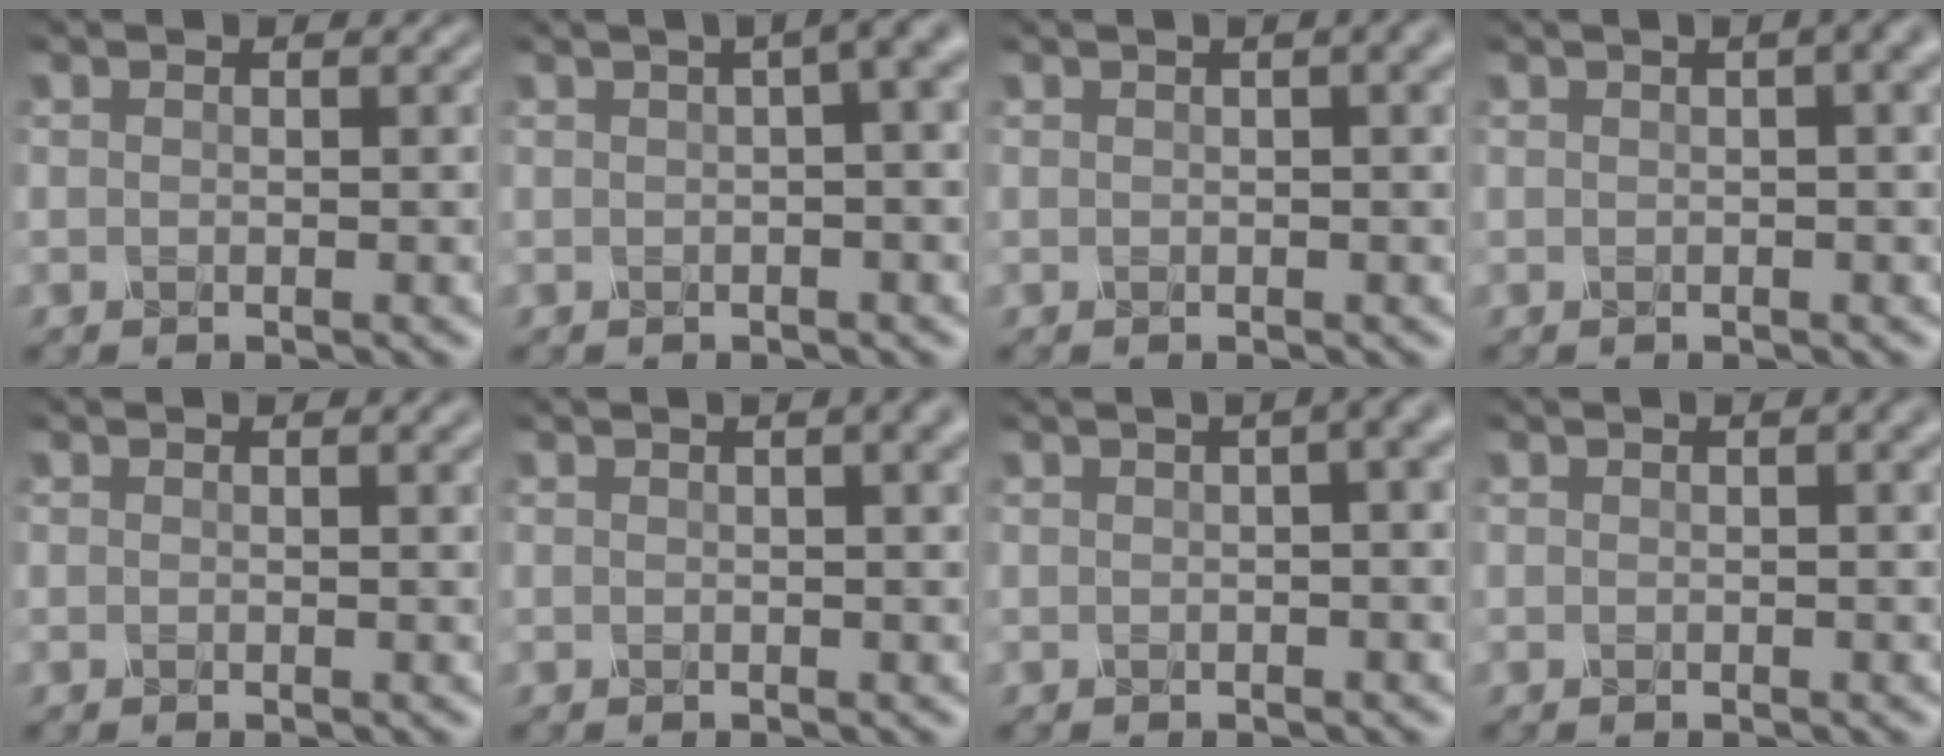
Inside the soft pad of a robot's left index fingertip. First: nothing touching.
{"total": 6.1, "force": [1.8, 2.3, 5.3], "torque": [-0.037, 0.028, 0.008]}
{"total": 3.4, "force": [1.2, 1.3, 2.9], "torque": [-0.024, 0.010, 0.011]}
{"total": 6.5, "force": [2.3, 3.1, 5.2], "torque": [-0.028, 0.039, -0.001]}
{"total": 1.2, "force": [0.7, 0.3, 0.9], "torque": [-0.007, 0.005, 0.010]}
{"total": 4.2, "force": [1.8, 1.7, 3.4], "torque": [-0.023, 0.012, 0.007]}
{"total": 8.1, "force": [2.7, 3.8, 6.6], "torque": [-0.032, 0.047, 0.003]}
{"total": 1.8, "force": [0.7, 0.4, 1.6], "torque": [-0.017, 0.008, 0.009]}